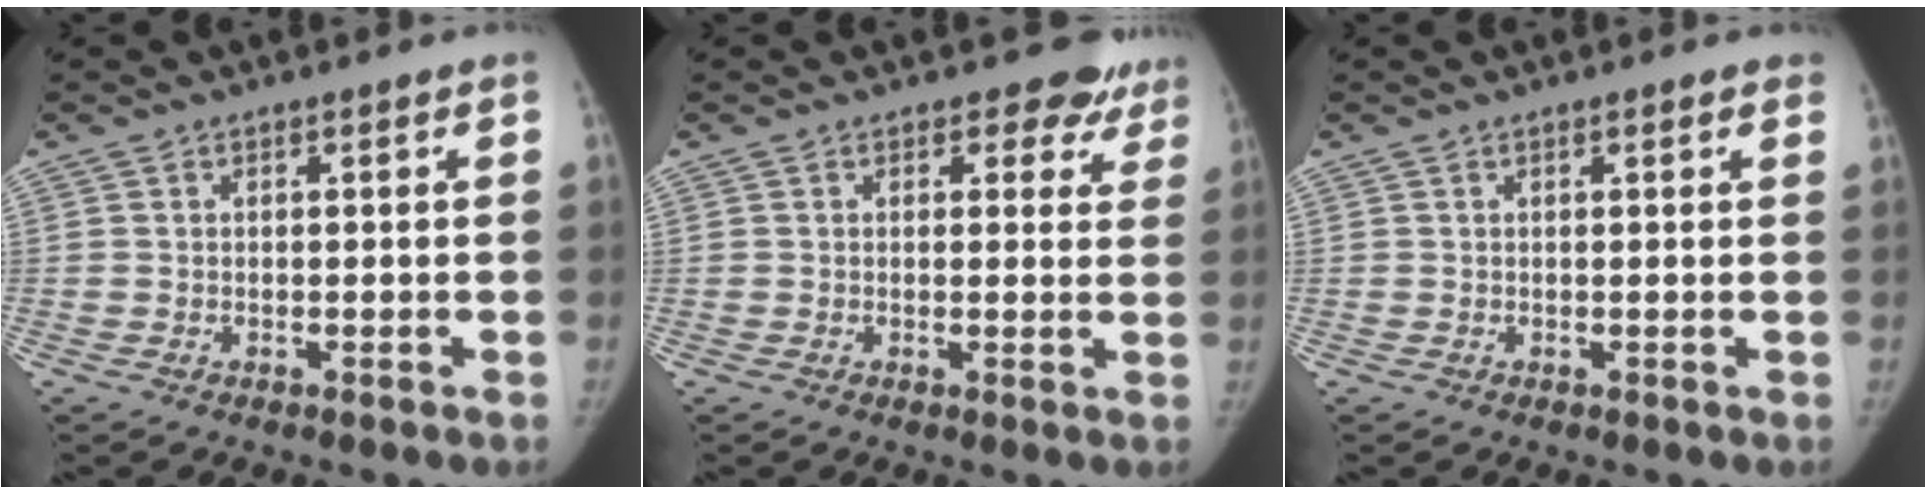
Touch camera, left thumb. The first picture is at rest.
{"total": 6.0, "force": [4.8, 3.6, 0.9], "torque": [0.037, -0.021, 0.036]}
{"total": 1.0, "force": [0.6, 0.3, 0.7], "torque": [-0.008, 0.000, 0.005]}